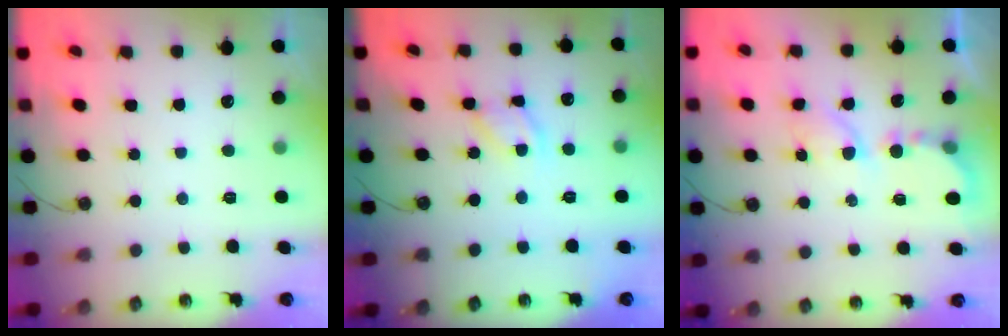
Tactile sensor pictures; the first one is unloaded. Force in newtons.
{"total": 8.5, "press": 8.5, "slide": 0.4}
{"total": 6.2, "press": 6.2, "slide": 0.7}